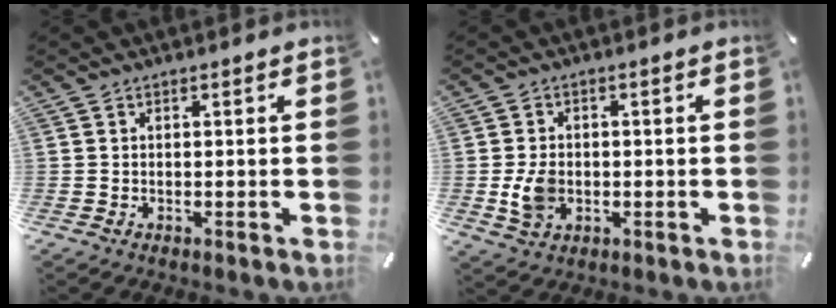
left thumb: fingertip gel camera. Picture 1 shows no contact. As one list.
[{"total": 6.3, "force": [-0.8, 4.8, 4.0], "torque": [-0.086, -0.002, -0.018]}]